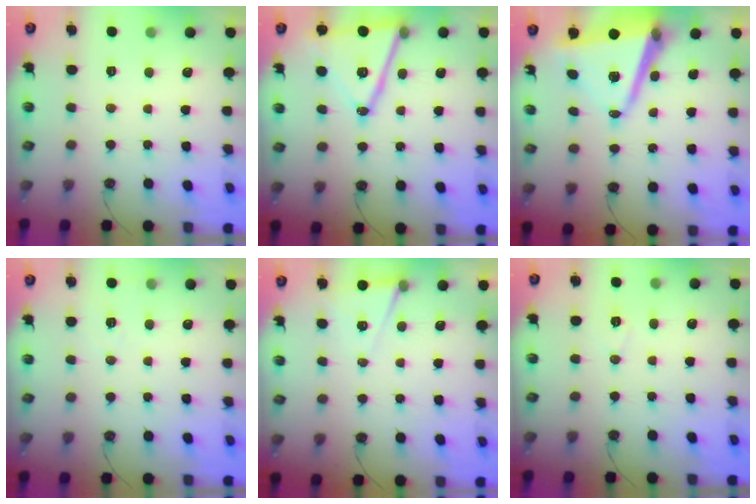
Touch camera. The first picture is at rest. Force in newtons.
{"total": 16.7, "press": 16.3, "slide": 3.6}
{"total": 13.3, "press": 12.9, "slide": 3.2}
{"total": 6.7, "press": 5.1, "slide": 4.4}
{"total": 6.6, "press": 4.5, "slide": 4.7}
{"total": 5.9, "press": 3.8, "slide": 4.5}